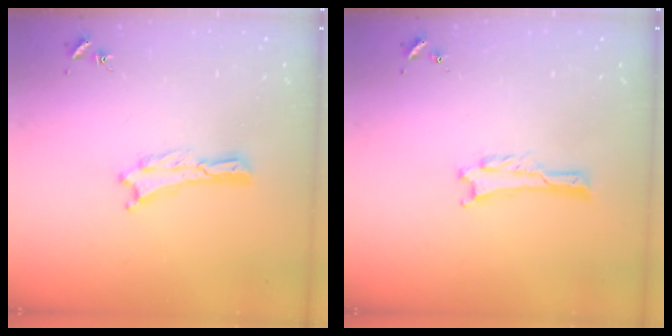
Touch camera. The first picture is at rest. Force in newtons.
{"total": 0.6, "press": 0.6, "slide": 0.1}